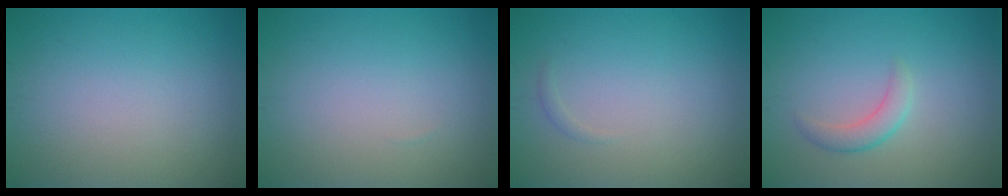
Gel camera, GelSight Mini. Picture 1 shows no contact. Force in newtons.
{"total": 0.0}
{"total": 0.5, "press": 0.5, "slide": 0.0}
{"total": 1.9, "press": 1.9, "slide": 0.1}